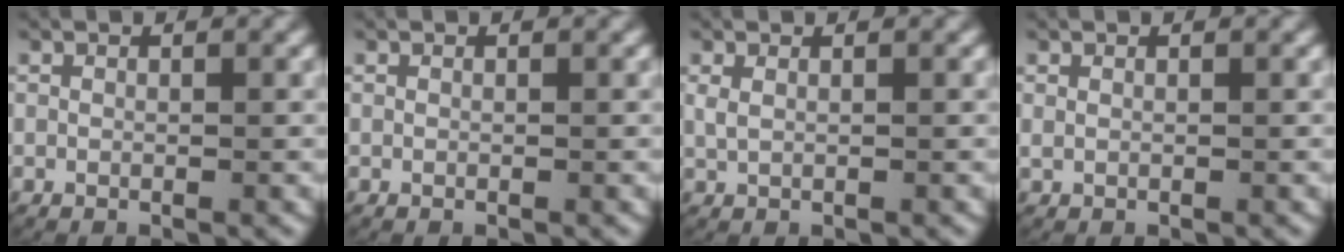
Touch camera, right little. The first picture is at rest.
{"total": 0.0}
{"total": 1.2, "force": [0.5, 0.5, 0.9], "torque": [-0.023, 0.001, 0.013]}
{"total": 0.6, "force": [0.1, 0.4, 0.5], "torque": [-0.014, 0.001, 0.005]}